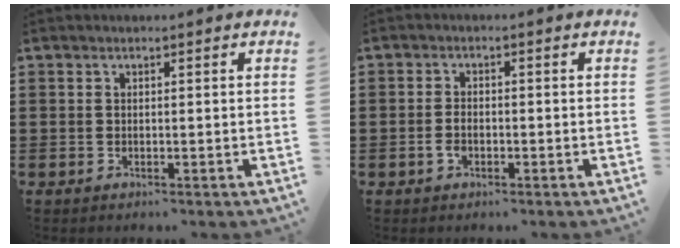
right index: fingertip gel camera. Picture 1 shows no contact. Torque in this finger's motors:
{"motor_torque": [1.38, 0.76, 0.13, 0.00]}